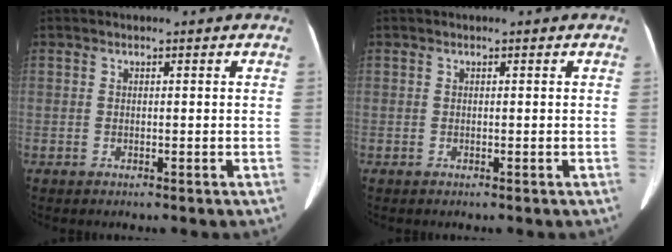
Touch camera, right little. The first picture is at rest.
{"total": 0.0}